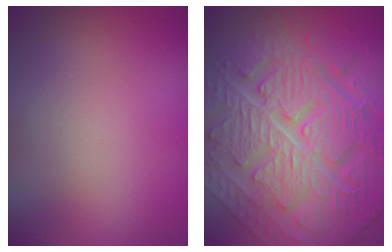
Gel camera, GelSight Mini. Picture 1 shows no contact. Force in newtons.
{"total": 11.6, "press": 7.8, "slide": 8.6}